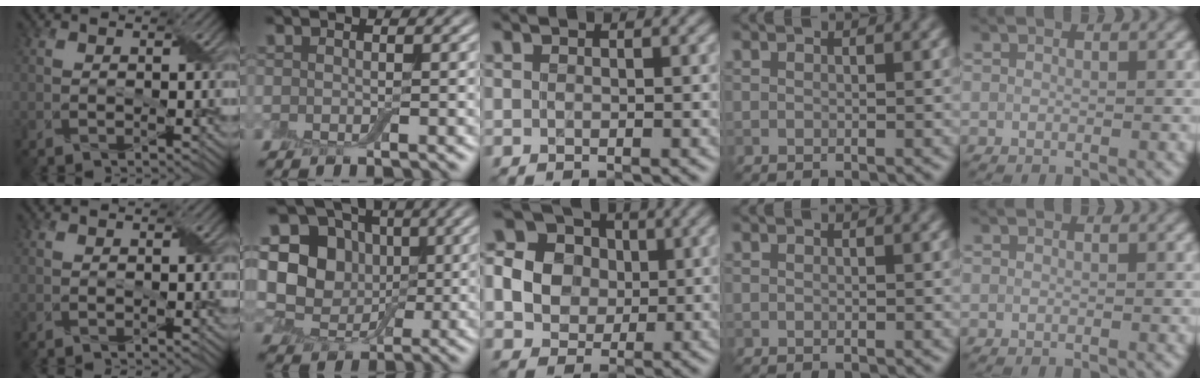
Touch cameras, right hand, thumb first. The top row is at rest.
{"index": {"total": 8.3, "force": [1.1, 7.0, 4.3], "torque": [-0.075, -0.005, 0.000]}, "middle": {"total": 6.7, "force": [0.6, 5.8, 3.1], "torque": [-0.077, 0.015, 0.000]}}